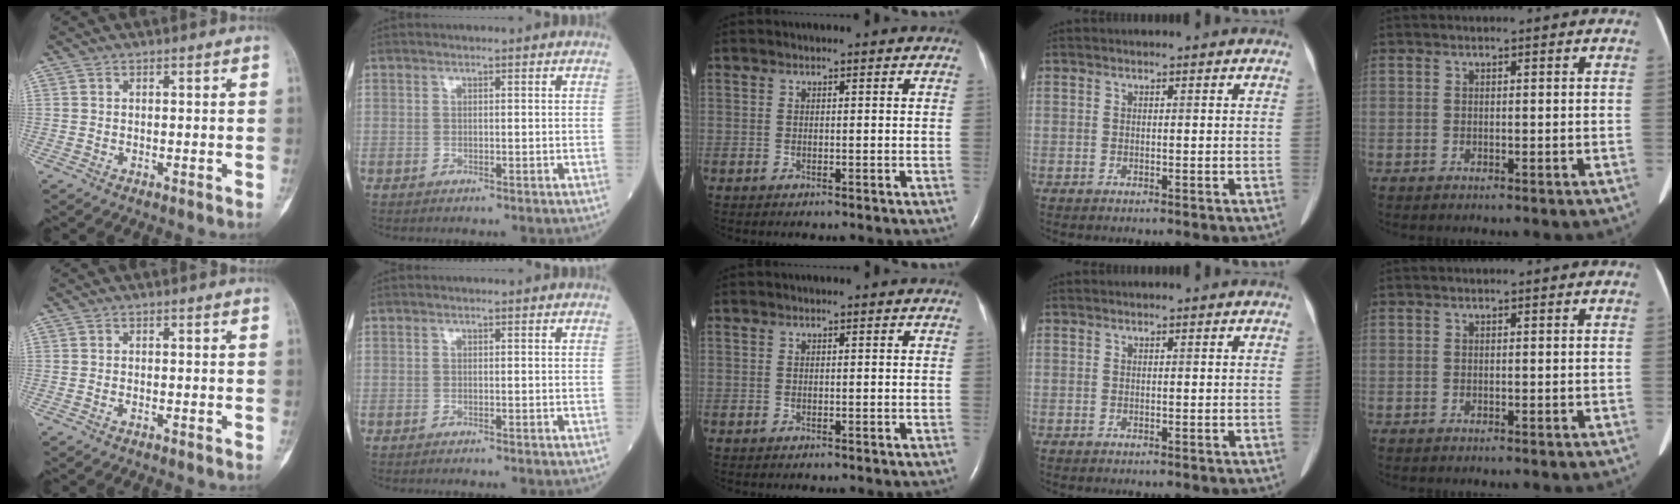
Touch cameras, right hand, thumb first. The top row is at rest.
{"thumb": {"total": 0.6, "force": [-0.3, 0.2, 0.4], "torque": [-0.013, 0.005, -0.005]}, "index": {"total": 2.0, "force": [-1.7, 0.0, 0.9], "torque": [-0.012, -0.001, -0.021]}}